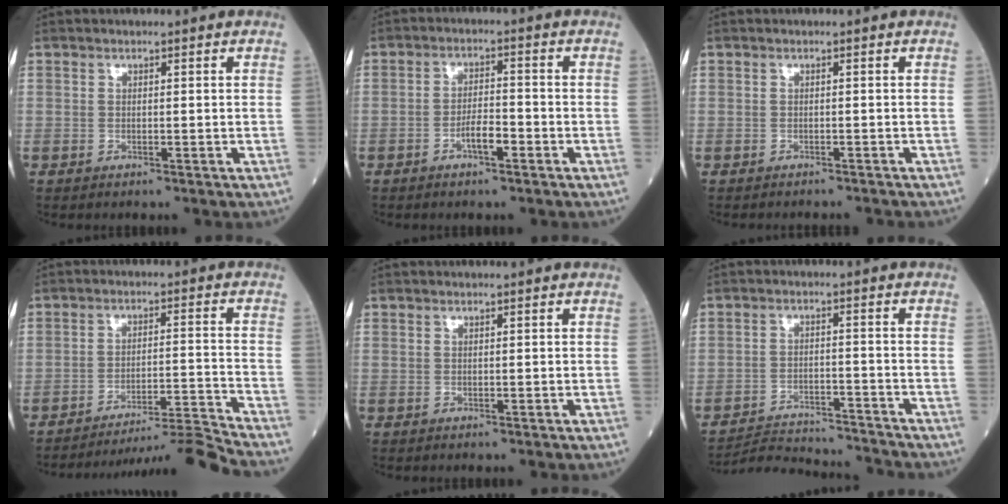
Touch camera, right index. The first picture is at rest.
{"total": 3.6, "force": [-1.9, 1.0, 3.0], "torque": [-0.050, 0.006, -0.035]}
{"total": 3.5, "force": [-3.2, 1.2, 0.5], "torque": [-0.002, -0.003, -0.042]}
{"total": 11.2, "force": [-10.4, -4.3, 0.6], "torque": [-0.003, 0.010, -0.166]}
{"total": 0.0}
{"total": 11.2, "force": [-11.2, 0.1, 1.2], "torque": [-0.021, 0.005, -0.172]}